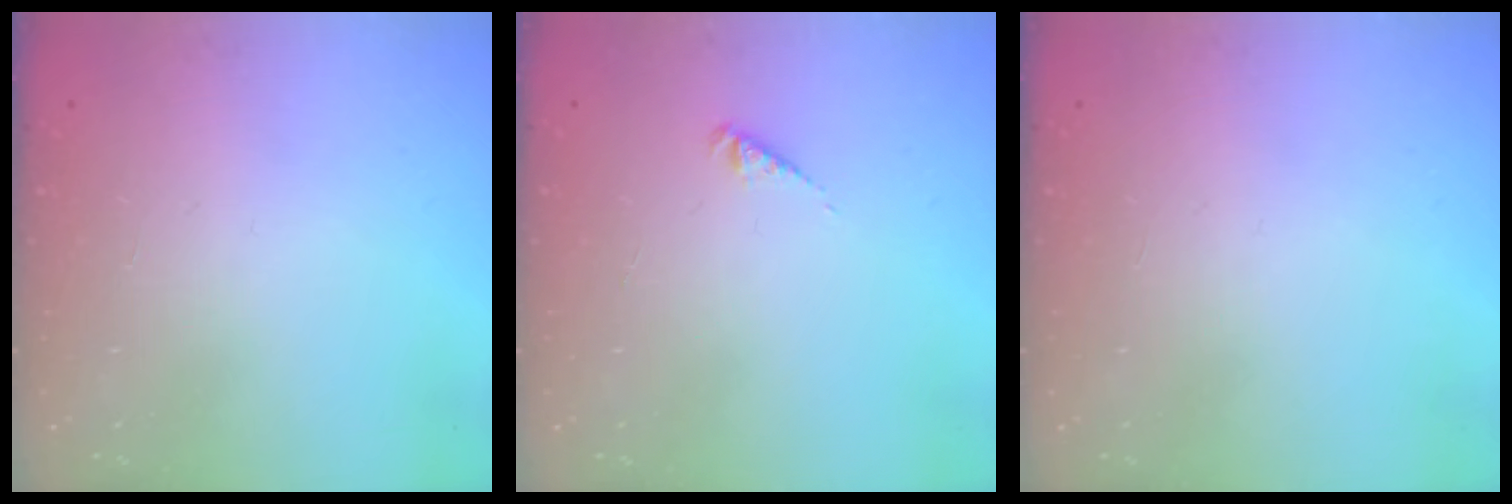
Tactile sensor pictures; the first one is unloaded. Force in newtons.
{"total": 2.5, "press": 2.5, "slide": 0.5}
{"total": 0.0}